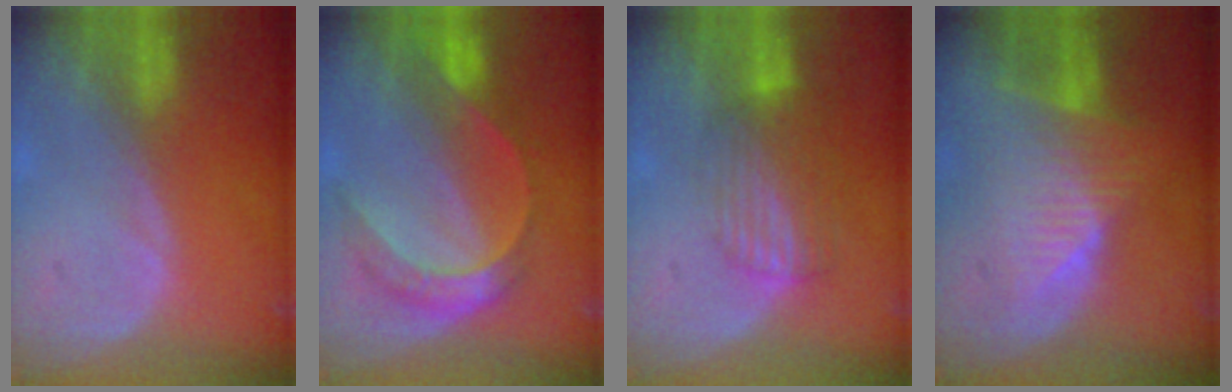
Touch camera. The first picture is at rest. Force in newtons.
{"total": 7.8, "press": 6.5, "slide": 4.4}
{"total": 7.0, "press": 5.9, "slide": 3.8}
{"total": 7.9, "press": 6.9, "slide": 3.9}